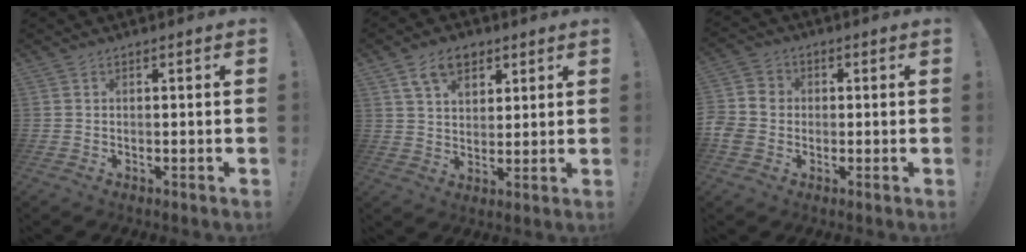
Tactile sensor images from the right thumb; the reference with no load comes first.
{"total": 9.2, "force": [5.1, 6.0, 4.6], "torque": [-0.081, -0.009, 0.099]}
{"total": 6.9, "force": [-1.9, 6.0, 2.8], "torque": [-0.067, 0.022, -0.034]}